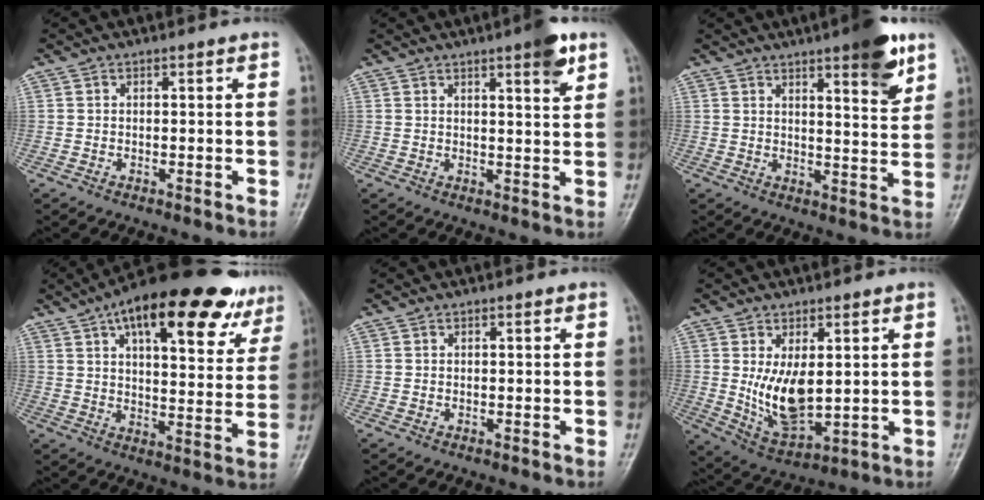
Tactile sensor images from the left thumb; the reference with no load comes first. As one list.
[{"total": 5.8, "force": [3.4, 1.0, 4.6], "torque": [-0.057, -0.017, 0.043]}, {"total": 10.1, "force": [5.9, 2.2, 7.9], "torque": [-0.093, -0.033, 0.078]}, {"total": 24.3, "force": [14.6, 9.4, 17.0], "torque": [-0.217, -0.017, 0.206]}, {"total": 0.0}, {"total": 10.1, "force": [1.3, 5.3, 8.6], "torque": [-0.139, -0.026, 0.043]}]